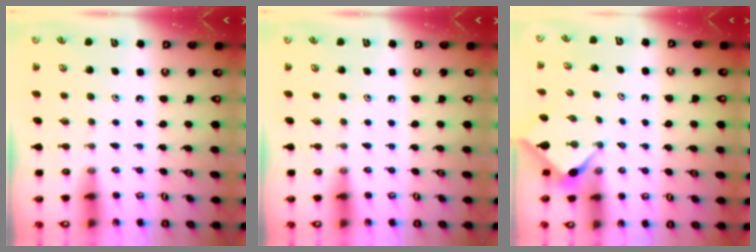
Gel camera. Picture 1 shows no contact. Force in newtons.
{"total": 0.0}
{"total": 2.9, "press": 2.9, "slide": 0.4}